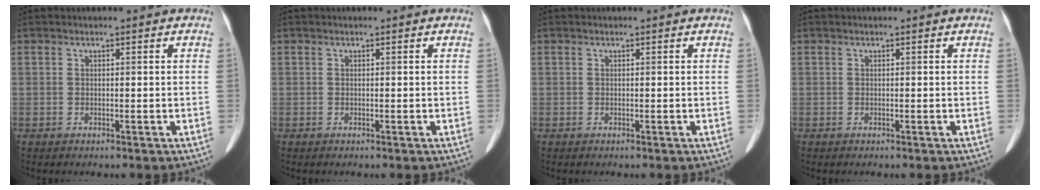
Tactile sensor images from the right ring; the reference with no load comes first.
{"total": 0.0}
{"total": 0.0}
{"total": 0.0}